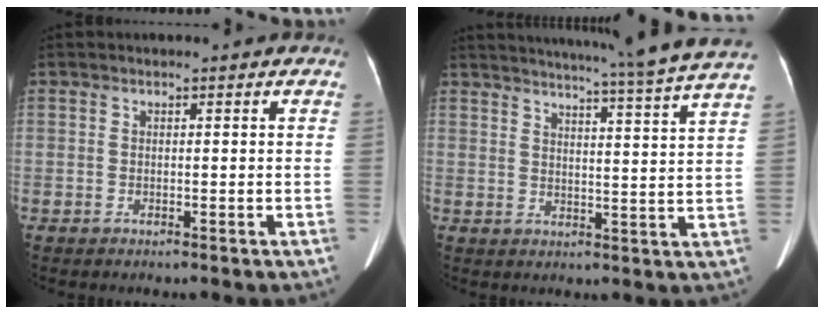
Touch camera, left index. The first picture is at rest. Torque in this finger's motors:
{"motor_torque": [0.75, -1.39, 0.21, 0.08]}